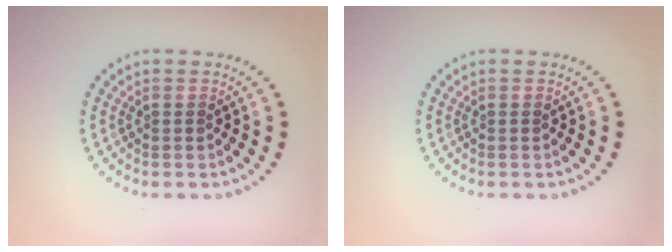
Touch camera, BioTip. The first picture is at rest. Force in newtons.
{"total": 0.0}